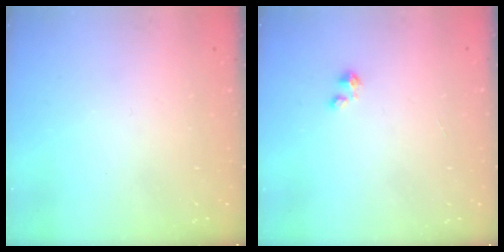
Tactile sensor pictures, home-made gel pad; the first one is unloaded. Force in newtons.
{"total": 0.5, "press": 0.5, "slide": 0.2}